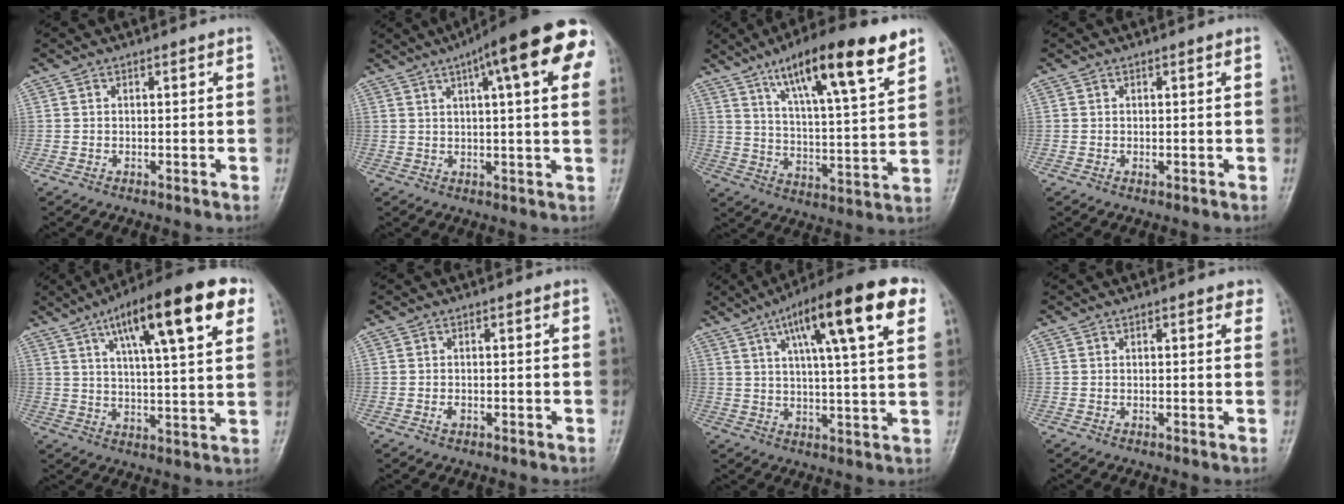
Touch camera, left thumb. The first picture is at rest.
{"total": 19.3, "force": [8.3, 4.3, 16.9], "torque": [-0.230, 0.021, 0.104]}
{"total": 19.8, "force": [11.9, 4.1, 15.2], "torque": [-0.224, -0.040, 0.197]}
{"total": 0.8, "force": [0.0, 0.3, 0.7], "torque": [-0.008, 0.003, 0.003]}
{"total": 20.2, "force": [9.6, 5.1, 17.0], "torque": [-0.239, -0.004, 0.144]}
{"total": 1.2, "force": [-0.4, 0.7, 0.9], "torque": [-0.015, 0.005, -0.005]}
{"total": 19.1, "force": [8.6, 4.2, 16.5], "torque": [-0.236, 0.004, 0.127]}
{"total": 2.4, "force": [1.2, 0.9, 1.8], "torque": [-0.014, 0.000, 0.011]}